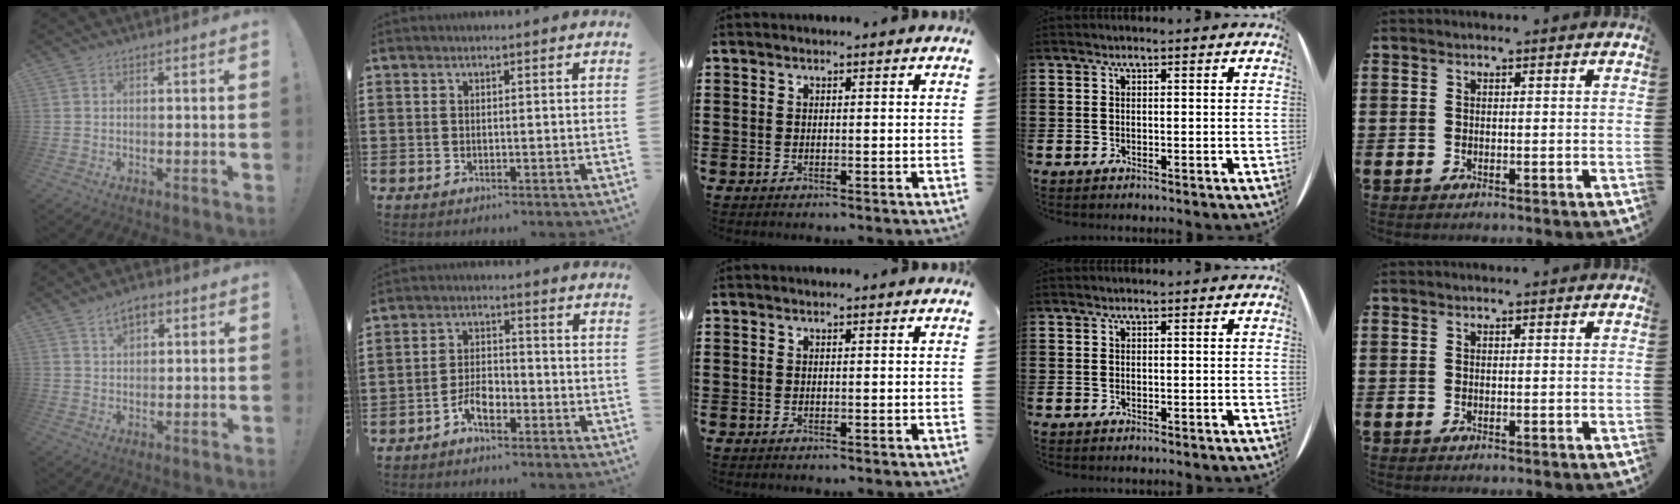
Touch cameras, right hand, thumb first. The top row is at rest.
{"thumb": {"total": 4.9, "force": [2.6, 2.9, 3.0], "torque": [-0.046, -0.004, 0.046]}, "index": {"total": 4.4, "force": [-2.6, 2.0, 2.9], "torque": [-0.072, 0.001, -0.056]}}